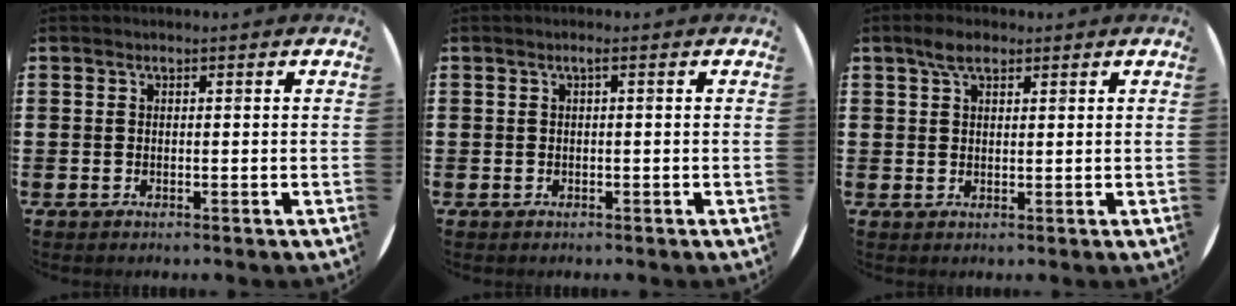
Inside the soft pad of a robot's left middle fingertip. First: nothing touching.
{"total": 0.0}
{"total": 3.2, "force": [2.2, 1.4, 1.9], "torque": [-0.026, 0.000, 0.036]}